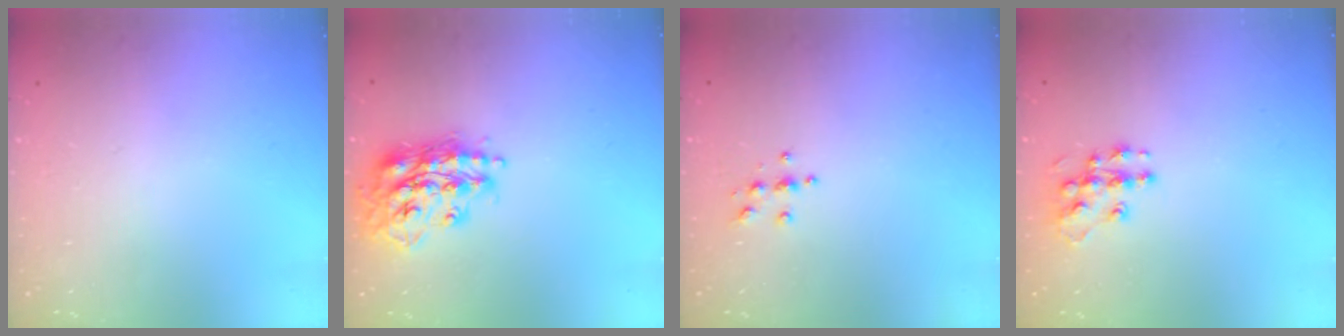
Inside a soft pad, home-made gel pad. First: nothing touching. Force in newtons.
{"total": 17.5, "press": 17.5, "slide": 1.2}
{"total": 3.8, "press": 3.8, "slide": 0.4}
{"total": 10.6, "press": 10.6, "slide": 0.6}